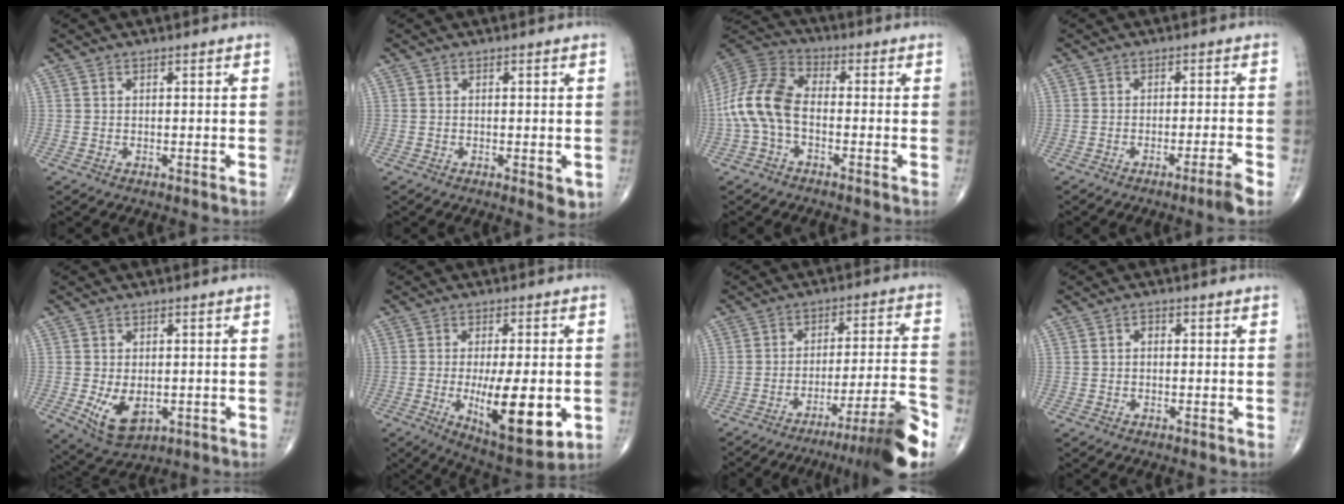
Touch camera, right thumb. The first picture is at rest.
{"total": 3.0, "force": [-0.7, 1.2, 2.6], "torque": [-0.026, -0.008, -0.009]}
{"total": 12.1, "force": [-2.1, 6.8, 9.7], "torque": [-0.208, 0.034, -0.051]}
{"total": 3.5, "force": [-2.4, -0.7, 2.4], "torque": [-0.047, 0.008, -0.043]}
{"total": 7.5, "force": [-1.6, 4.5, 5.8], "torque": [-0.094, -0.009, -0.014]}
{"total": 15.8, "force": [-3.3, 5.3, 14.5], "torque": [-0.216, -0.020, -0.039]}
{"total": 16.8, "force": [-11.3, 1.2, 12.4], "torque": [-0.142, 0.071, -0.167]}
{"total": 1.3, "force": [0.1, 0.9, 0.9], "torque": [-0.011, 0.006, -0.002]}